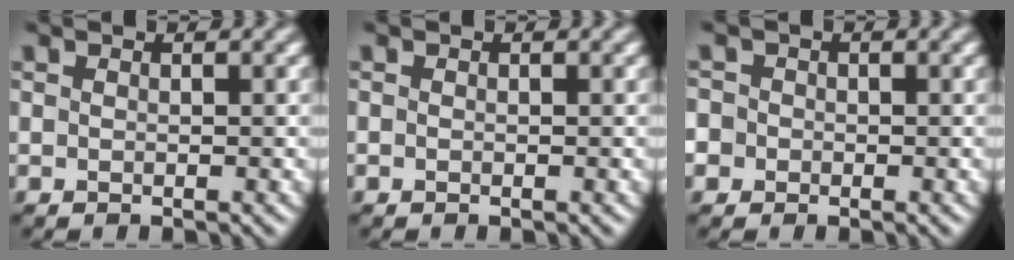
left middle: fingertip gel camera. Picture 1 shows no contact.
{"total": 0.0}
{"total": 1.7, "force": [-0.7, 1.6, 0.0], "torque": [0.012, 0.008, -0.016]}